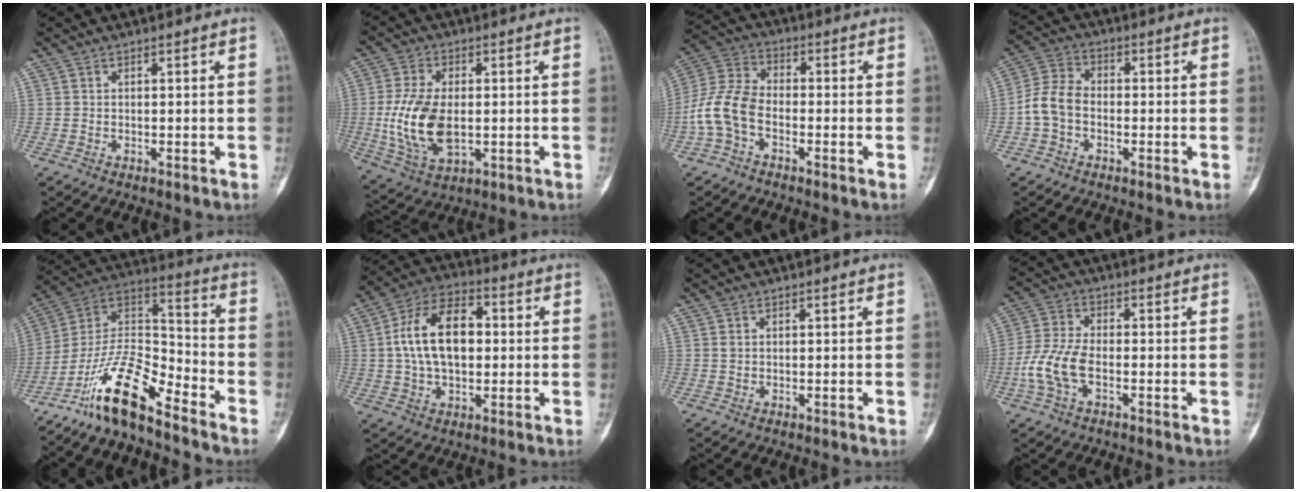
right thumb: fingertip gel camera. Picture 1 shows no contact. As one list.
[{"total": 13.6, "force": [-0.9, 7.6, 11.3], "torque": [-0.228, -0.007, -0.009]}, {"total": 9.5, "force": [-3.2, 5.8, 6.8], "torque": [-0.146, 0.029, -0.075]}, {"total": 7.0, "force": [-1.7, 5.1, 4.5], "torque": [-0.086, 0.024, -0.046]}, {"total": 15.0, "force": [-11.4, 4.1, 8.9], "torque": [-0.158, 0.095, -0.221]}, {"total": 14.8, "force": [1.2, 8.9, 11.7], "torque": [-0.194, 0.026, 0.013]}, {"total": 0.9, "force": [0.1, 0.5, 0.7], "torque": [-0.011, 0.004, 0.007]}, {"total": 8.7, "force": [-2.5, 4.5, 7.1], "torque": [-0.166, 0.019, -0.054]}]